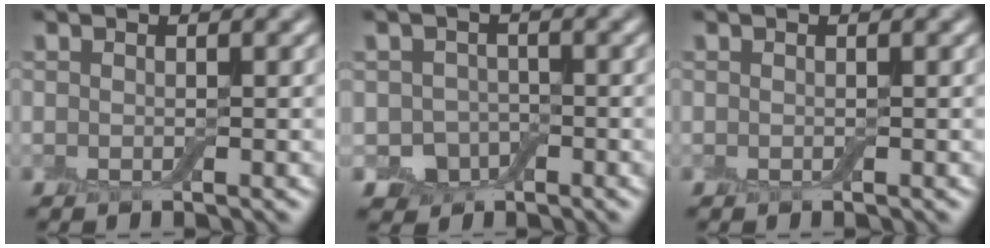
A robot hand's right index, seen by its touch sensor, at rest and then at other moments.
{"total": 2.5, "force": [-1.0, 2.1, 1.0], "torque": [-0.014, -0.004, -0.020]}
{"total": 0.0}